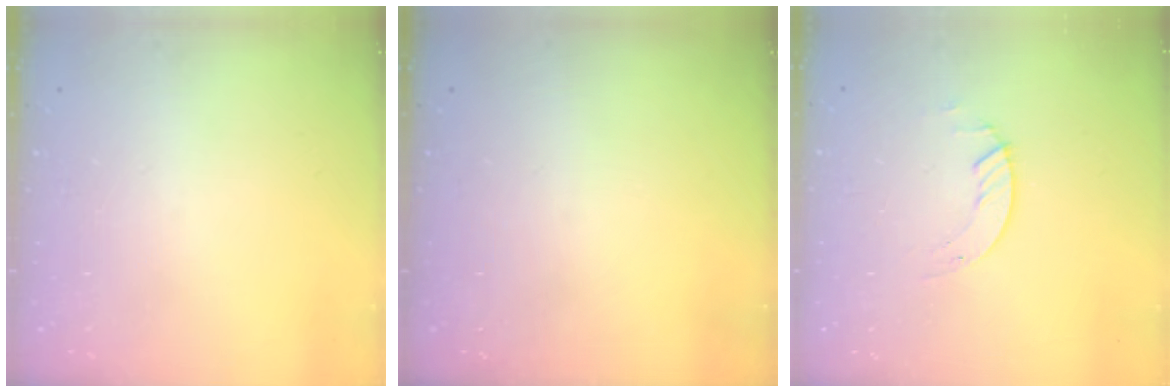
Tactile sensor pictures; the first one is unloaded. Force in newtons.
{"total": 0.0}
{"total": 1.3, "press": 1.2, "slide": 0.1}